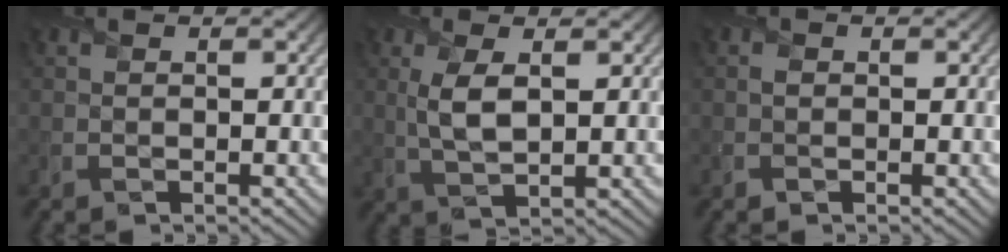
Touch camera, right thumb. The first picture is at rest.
{"total": 4.5, "force": [1.0, 1.8, 4.0], "torque": [-0.093, -0.001, 0.024]}
{"total": 0.5, "force": [0.0, 0.5, 0.2], "torque": [-0.002, -0.003, -0.002]}